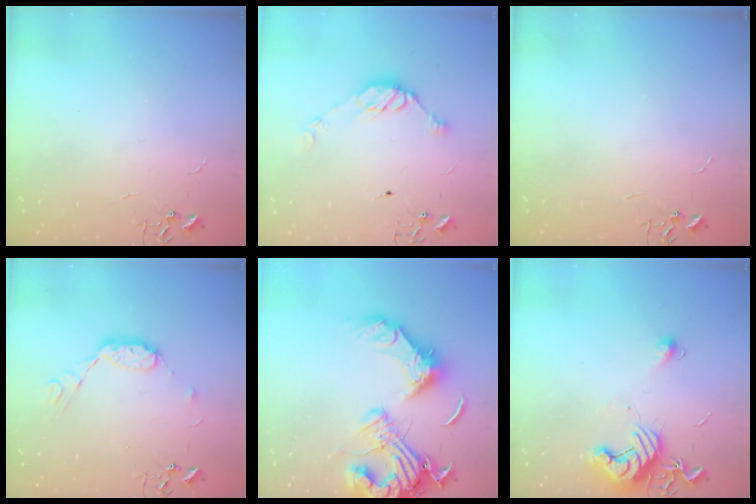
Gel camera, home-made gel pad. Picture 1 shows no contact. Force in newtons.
{"total": 9.8, "press": 9.7, "slide": 1.2}
{"total": 0.0}
{"total": 9.1, "press": 9.1, "slide": 0.6}
{"total": 22.6, "press": 22.3, "slide": 3.7}
{"total": 11.4, "press": 11.4, "slide": 0.8}